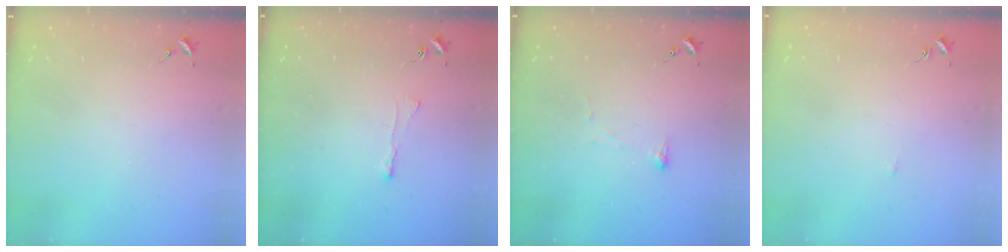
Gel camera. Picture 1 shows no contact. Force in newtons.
{"total": 4.5, "press": 4.5, "slide": 0.3}
{"total": 2.9, "press": 2.8, "slide": 0.6}
{"total": 2.6, "press": 2.6, "slide": 0.3}